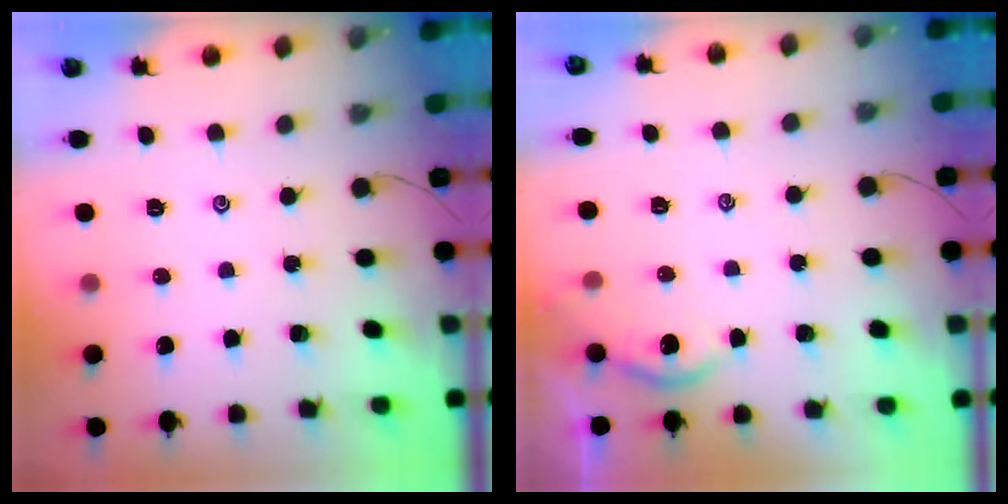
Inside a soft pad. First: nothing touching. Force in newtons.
{"total": 1.8, "press": 1.8, "slide": 0.3}